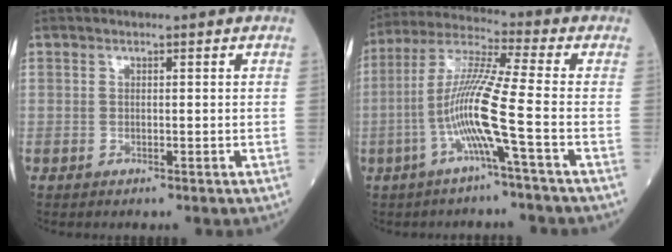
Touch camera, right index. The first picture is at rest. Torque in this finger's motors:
{"motor_torque": [0.28, -0.09, 0.28, 0.20]}